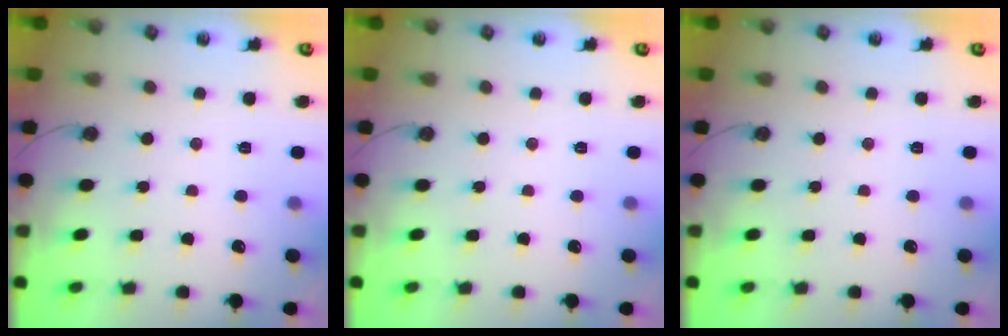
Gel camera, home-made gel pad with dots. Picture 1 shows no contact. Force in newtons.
{"total": 0.0}
{"total": 0.0}